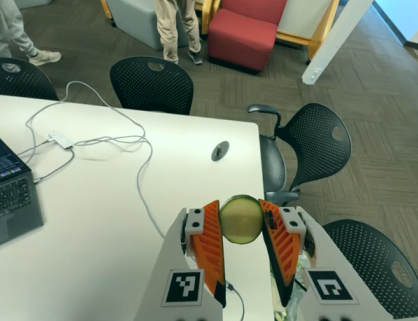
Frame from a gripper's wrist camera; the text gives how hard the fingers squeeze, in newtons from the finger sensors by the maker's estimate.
{"total": 12.2, "left": 12.6, "right": 11.8}